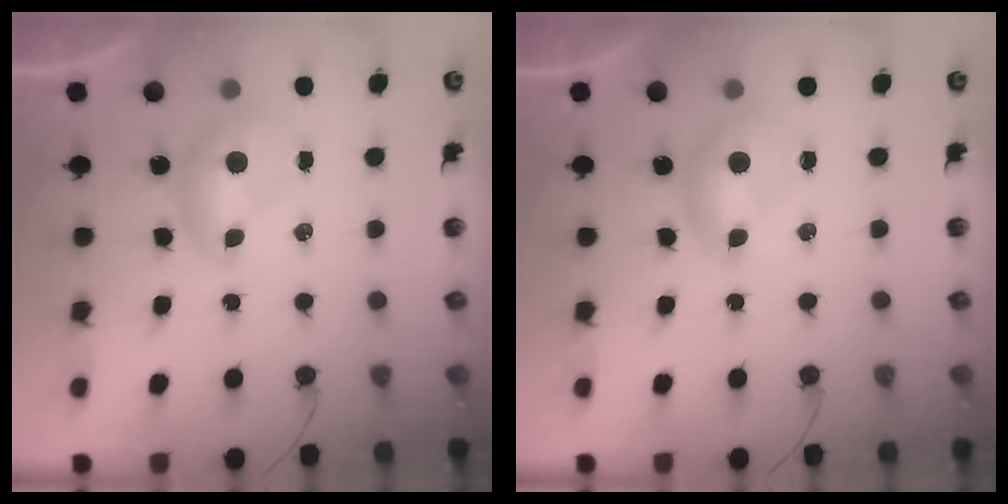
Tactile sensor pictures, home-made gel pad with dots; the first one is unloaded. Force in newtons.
{"total": 0.6, "press": 0.0, "slide": 0.6}